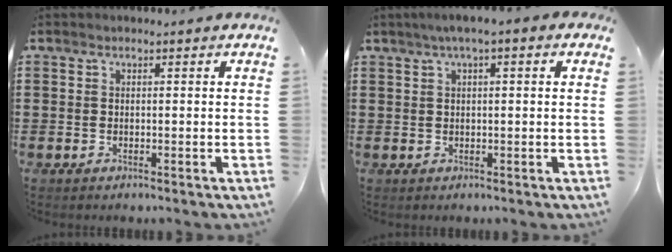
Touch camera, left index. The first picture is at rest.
{"total": 2.1, "force": [0.5, 0.2, 2.1], "torque": [-0.040, 0.002, 0.007]}